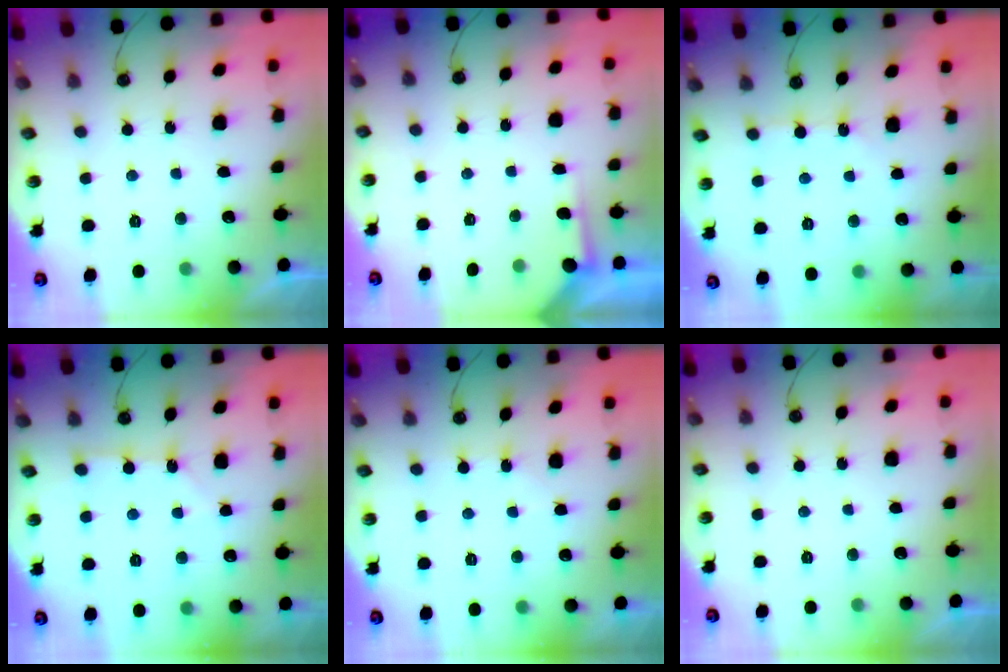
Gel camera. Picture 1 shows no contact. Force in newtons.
{"total": 2.3, "press": 2.3, "slide": 0.3}
{"total": 3.7, "press": 3.7, "slide": 0.5}
{"total": 6.0, "press": 5.9, "slide": 0.8}
{"total": 3.1, "press": 3.1, "slide": 0.5}
{"total": 0.0}